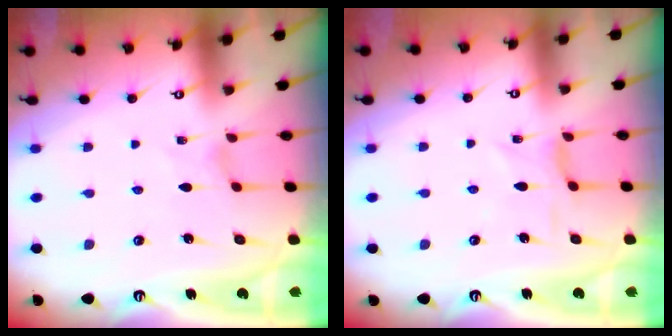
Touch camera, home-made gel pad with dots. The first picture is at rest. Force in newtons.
{"total": 1.6, "press": 1.5, "slide": 0.5}